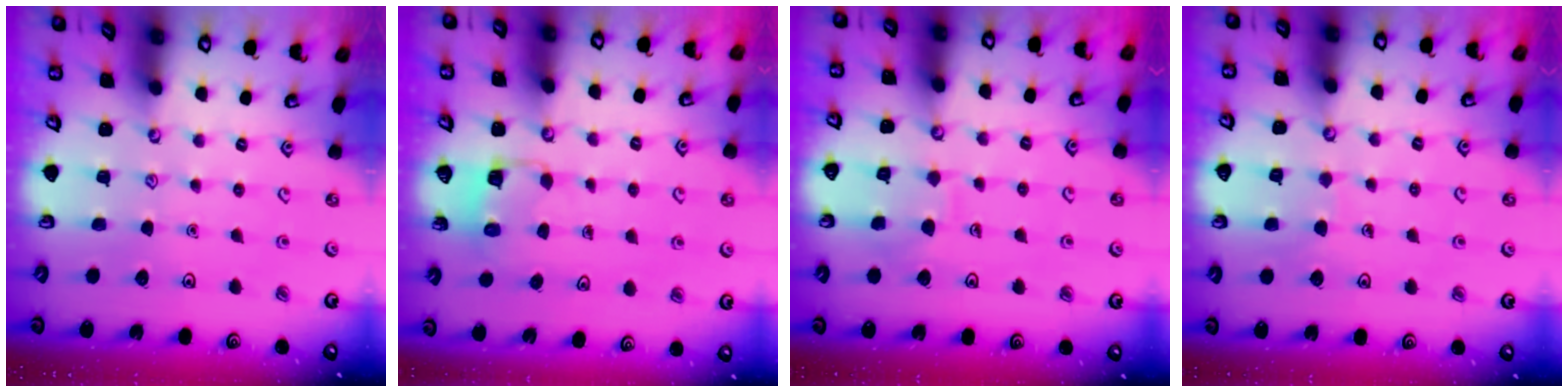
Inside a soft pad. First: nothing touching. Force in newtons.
{"total": 3.1, "press": 3.1, "slide": 0.3}
{"total": 6.9, "press": 6.9, "slide": 0.7}
{"total": 5.6, "press": 5.6, "slide": 0.4}